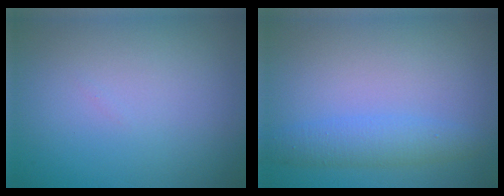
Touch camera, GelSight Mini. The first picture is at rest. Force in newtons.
{"total": 2.8, "press": 2.8, "slide": 0.0}